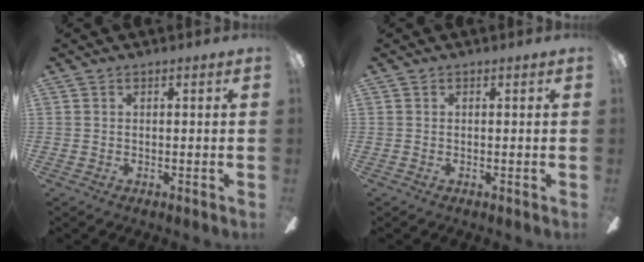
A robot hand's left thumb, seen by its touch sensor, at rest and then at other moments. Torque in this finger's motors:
{"motor_torque": [-0.17, 0.01, 0.09, -0.02, 0.00]}